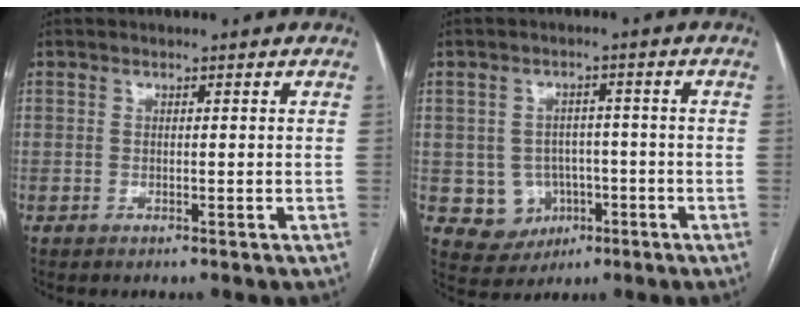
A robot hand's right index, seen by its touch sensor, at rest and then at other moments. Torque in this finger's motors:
{"motor_torque": [0.12, -0.08, -0.22, -0.10]}